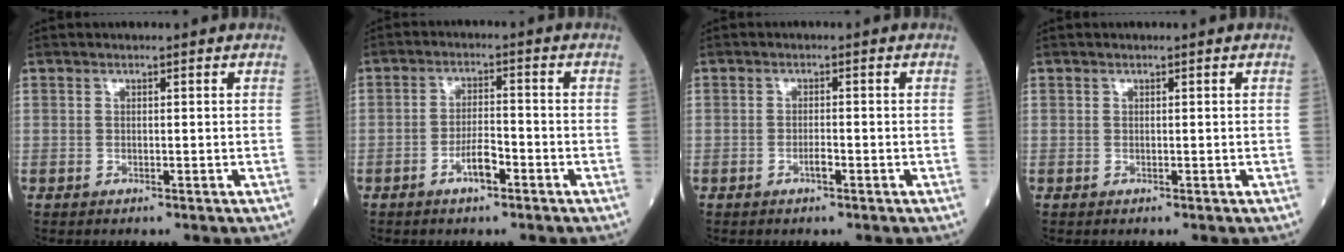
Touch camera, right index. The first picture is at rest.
{"total": 4.1, "force": [-2.2, 1.1, 3.3], "torque": [-0.062, 0.004, -0.043]}
{"total": 1.5, "force": [-0.7, 0.2, 1.2], "torque": [-0.023, 0.001, -0.014]}
{"total": 0.0}